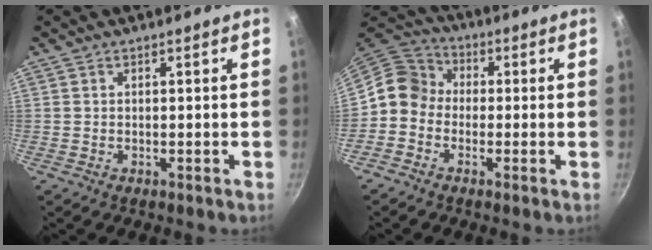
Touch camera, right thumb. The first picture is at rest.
{"total": 7.5, "force": [-1.2, 6.7, 3.3], "torque": [-0.038, 0.030, -0.050]}